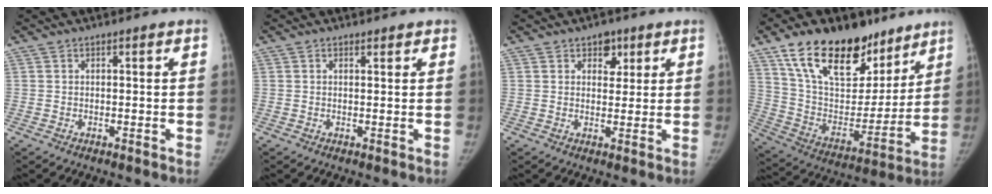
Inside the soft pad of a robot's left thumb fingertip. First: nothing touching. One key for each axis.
{"total": 1.1, "fx": 0.9, "fy": 0.5, "fz": 0.4, "tx": 0.001, "ty": -0.005, "tz": 0.011}
{"total": 4.2, "fx": 2.3, "fy": 2.8, "fz": 2.0, "tx": 0.001, "ty": -0.011, "tz": 0.033}
{"total": 26.2, "fx": 16.9, "fy": 14.0, "fz": 14.4, "tx": -0.197, "ty": -0.048, "tz": 0.289}